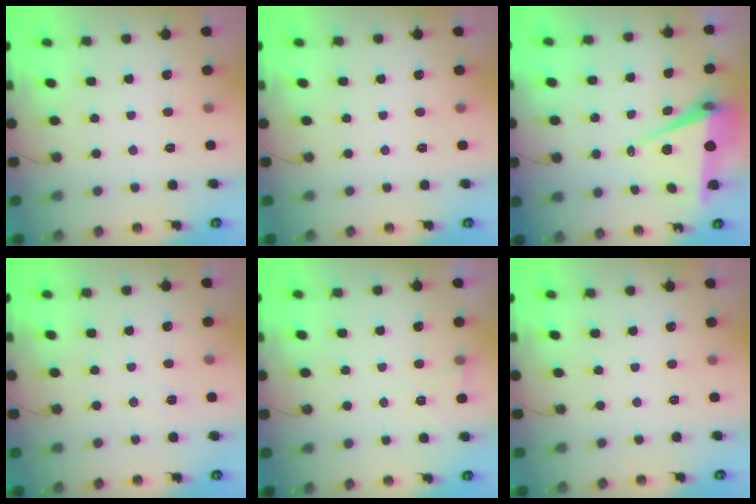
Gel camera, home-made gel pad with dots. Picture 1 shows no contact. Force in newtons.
{"total": 0.0}
{"total": 6.8, "press": 5.4, "slide": 4.1}
{"total": 5.3, "press": 5.0, "slide": 1.7}
{"total": 5.1, "press": 2.6, "slide": 4.4}
{"total": 0.0}